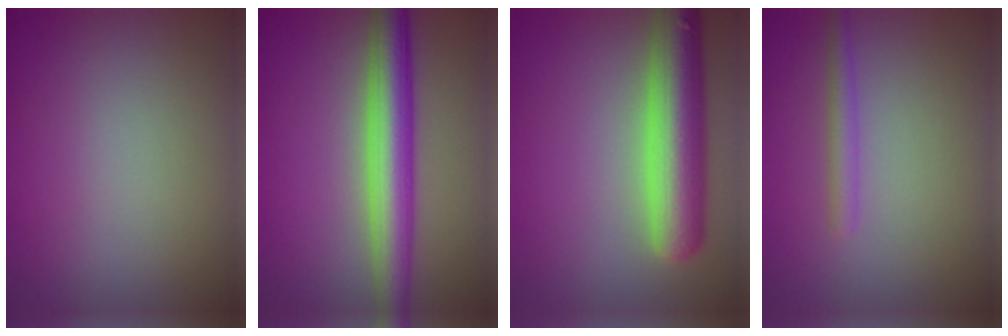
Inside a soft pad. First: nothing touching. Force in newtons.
{"total": 6.4, "press": 6.4, "slide": 0.2}
{"total": 7.9, "press": 7.9, "slide": 0.5}
{"total": 1.6, "press": 1.6, "slide": 0.0}